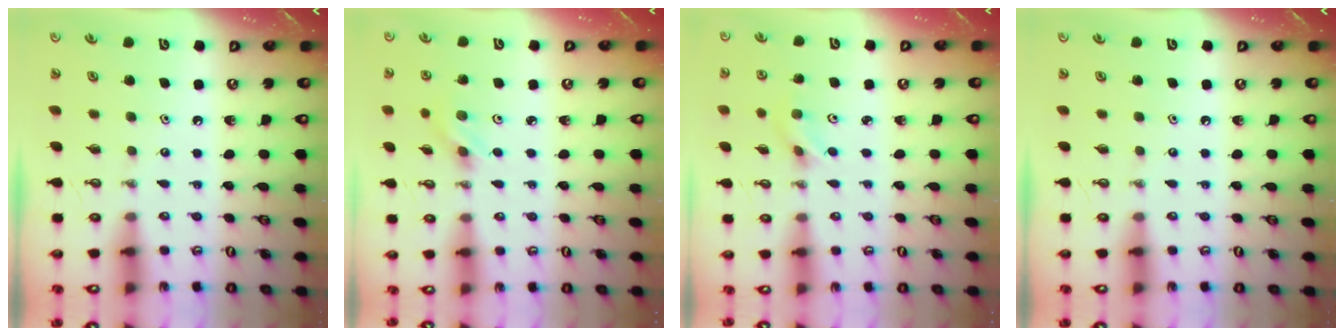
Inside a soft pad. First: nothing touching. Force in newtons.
{"total": 2.8, "press": 2.5, "slide": 1.3}
{"total": 2.6, "press": 2.4, "slide": 0.9}
{"total": 0.0}